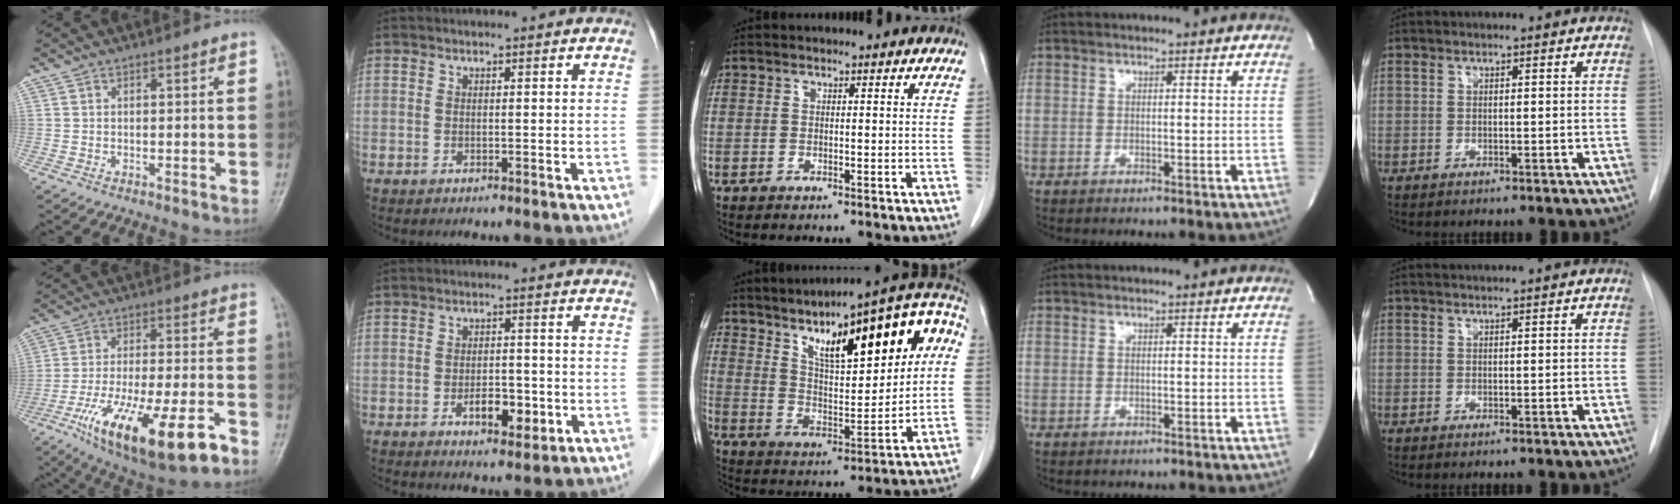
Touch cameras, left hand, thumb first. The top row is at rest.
{"thumb": {"total": 21.3, "force": [-10.5, 6.7, 17.3], "torque": [-0.304, 0.025, -0.162]}, "index": {"total": 5.2, "force": [-1.7, 2.5, 4.2], "torque": [-0.067, 0.002, -0.019]}, "middle": {"total": 21.8, "force": [8.6, 6.4, 19.0], "torque": [-0.283, 0.039, 0.134]}, "ring": {"total": 1.2, "force": [-1.0, 0.5, 0.3], "torque": [-0.011, 0.000, -0.011]}, "little": {"total": 1.6, "force": [1.4, -0.5, 0.6], "torque": [-0.004, 0.014, 0.029]}}